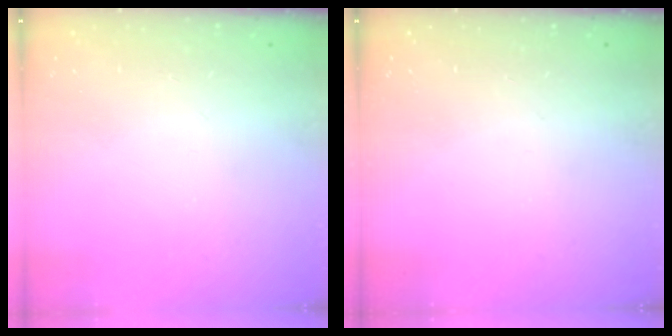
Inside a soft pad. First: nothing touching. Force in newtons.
{"total": 0.0}